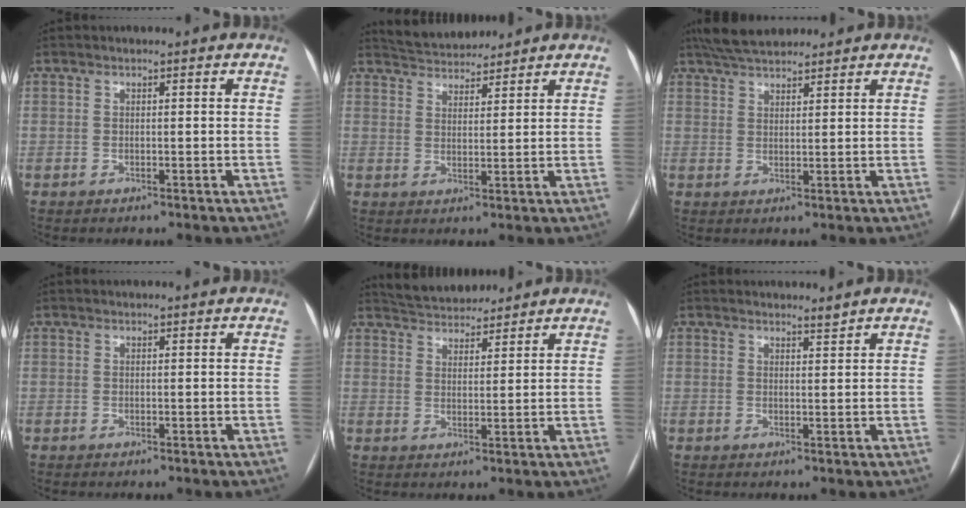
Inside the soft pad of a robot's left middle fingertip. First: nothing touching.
{"total": 6.4, "force": [6.2, 1.3, 1.0], "torque": [-0.023, 0.023, 0.102]}
{"total": 7.4, "force": [6.5, 1.8, 3.0], "torque": [-0.054, 0.032, 0.115]}
{"total": 0.0}
{"total": 7.1, "force": [6.8, 1.7, 1.4], "torque": [-0.027, 0.021, 0.111]}
{"total": 1.3, "force": [1.3, -0.2, 0.0], "torque": [-0.009, -0.005, 0.022]}